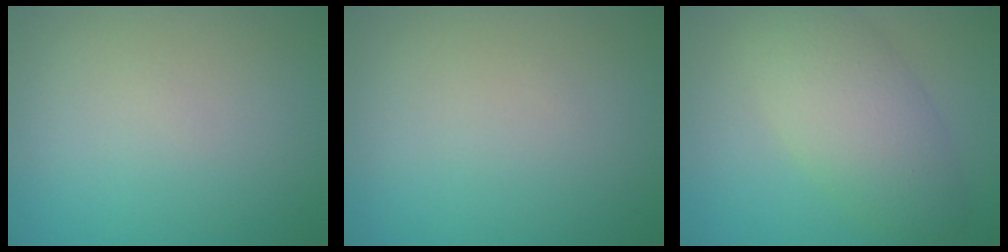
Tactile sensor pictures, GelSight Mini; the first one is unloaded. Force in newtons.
{"total": 0.0}
{"total": 5.7, "press": 5.7, "slide": 0.4}